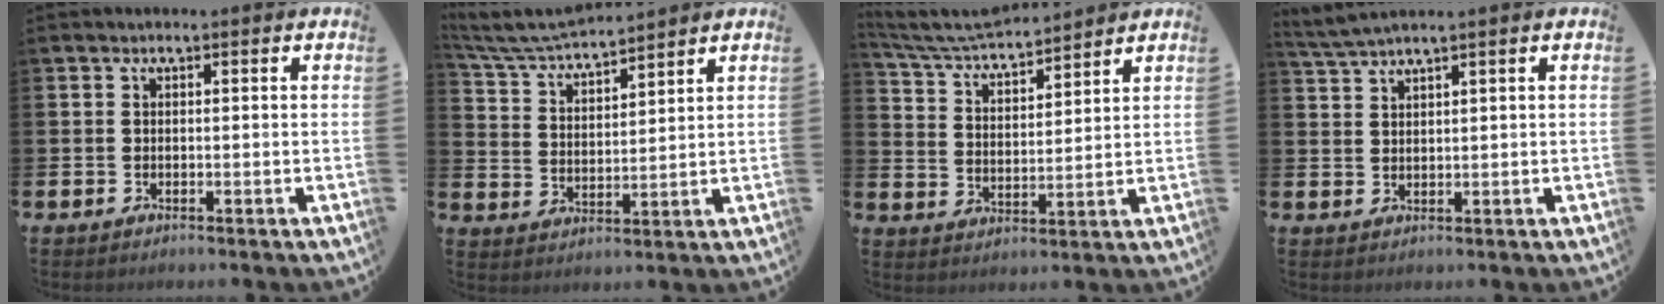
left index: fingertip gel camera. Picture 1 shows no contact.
{"total": 5.5, "force": [5.4, 0.5, 1.1], "torque": [-0.052, -0.038, 0.093]}
{"total": 5.6, "force": [5.4, 0.9, 1.2], "torque": [-0.055, -0.041, 0.091]}
{"total": 2.4, "force": [2.3, -0.4, 0.6], "torque": [-0.023, -0.002, 0.043]}